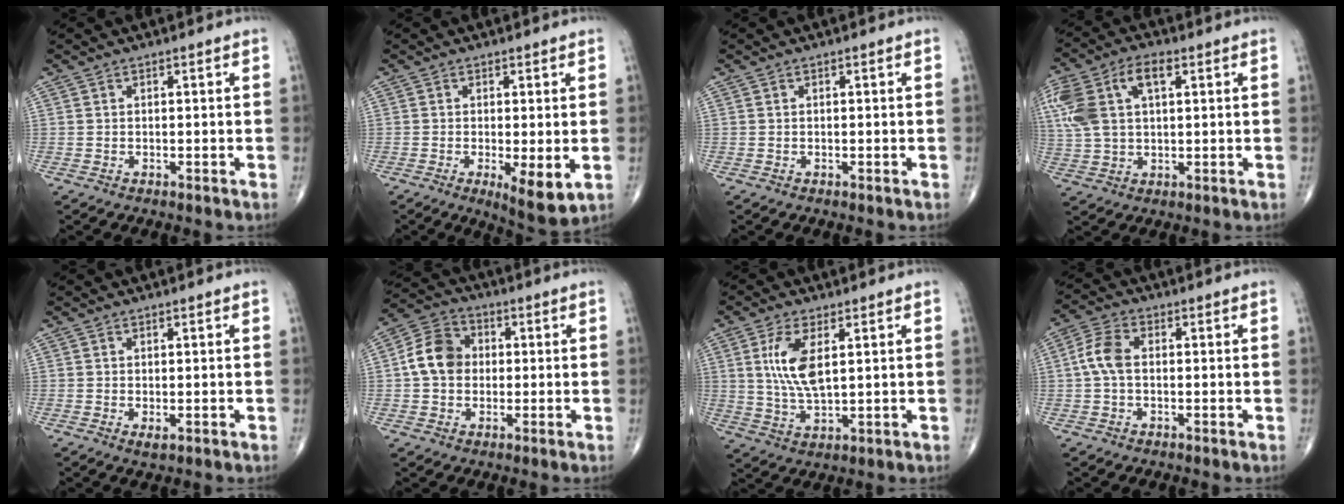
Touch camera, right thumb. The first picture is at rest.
{"total": 6.7, "force": [-1.4, 2.0, 6.3], "torque": [-0.100, -0.022, -0.021]}
{"total": 0.0}
{"total": 13.7, "force": [4.2, 7.5, 10.7], "torque": [-0.243, 0.022, 0.080]}
{"total": 1.4, "force": [-0.3, 0.6, 1.2], "torque": [-0.021, -0.005, -0.002]}
{"total": 9.1, "force": [0.3, 7.4, 5.3], "torque": [-0.083, 0.022, -0.007]}
{"total": 8.8, "force": [2.3, 3.6, 7.8], "torque": [-0.161, -0.012, 0.049]}
{"total": 5.8, "force": [0.1, 3.5, 4.6], "torque": [-0.102, 0.016, -0.005]}